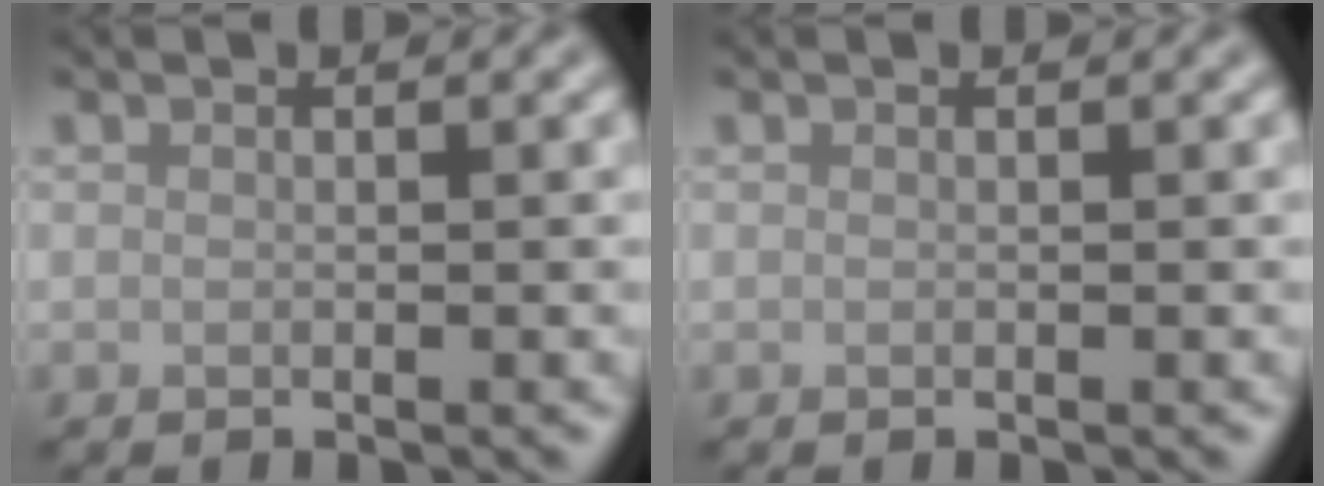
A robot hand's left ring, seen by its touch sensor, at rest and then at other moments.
{"total": 0.0}